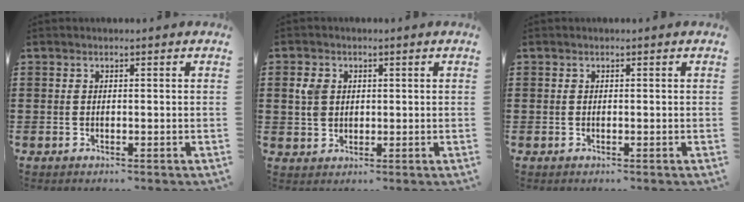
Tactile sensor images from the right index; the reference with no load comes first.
{"total": 3.3, "force": [0.8, 2.7, 1.7], "torque": [-0.044, 0.011, 0.013]}
{"total": 0.0}